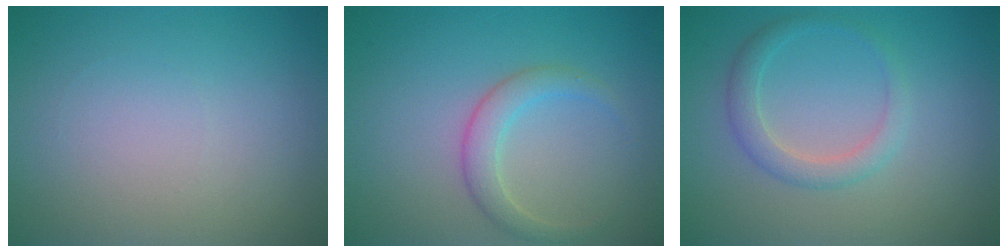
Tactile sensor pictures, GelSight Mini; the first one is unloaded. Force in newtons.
{"total": 2.4, "press": 2.4, "slide": 0.1}
{"total": 2.2, "press": 2.2, "slide": 0.2}